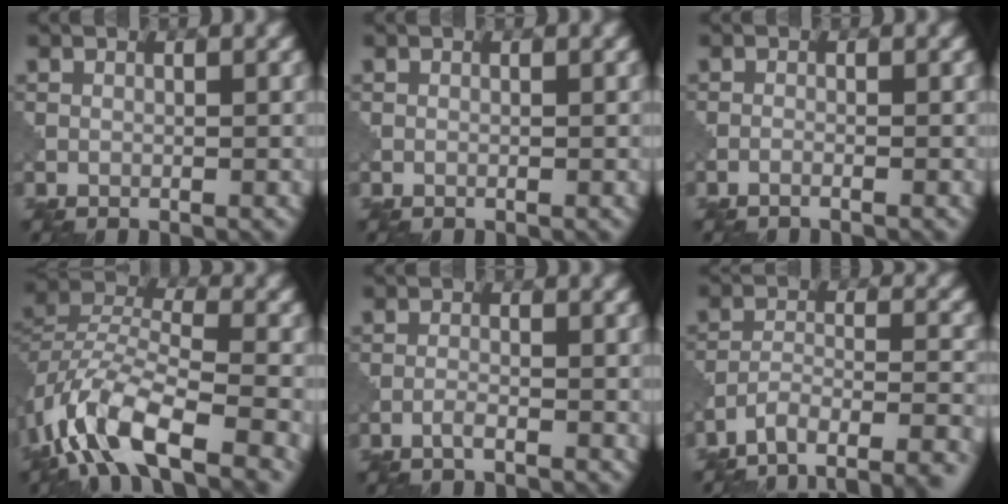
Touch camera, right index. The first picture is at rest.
{"total": 0.0}
{"total": 0.9, "force": [-0.7, 0.2, 0.6], "torque": [-0.006, -0.001, -0.022]}
{"total": 11.1, "force": [-5.9, 4.8, 8.0], "torque": [-0.154, 0.000, -0.122]}
{"total": 1.2, "force": [-0.7, 0.3, 1.0], "torque": [-0.021, 0.003, -0.017]}
{"total": 7.4, "force": [-6.1, 1.9, 3.6], "torque": [-0.057, -0.003, -0.102]}